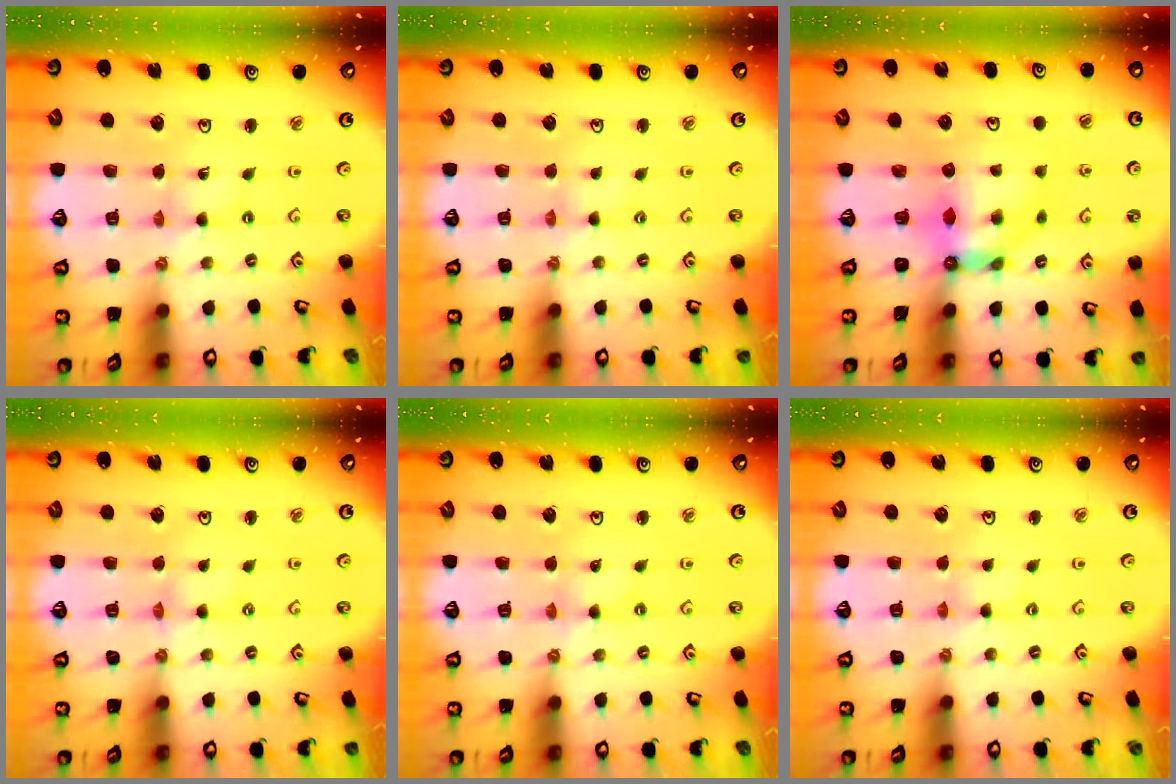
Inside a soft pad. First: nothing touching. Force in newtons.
{"total": 1.0, "press": 1.0, "slide": 0.2}
{"total": 7.1, "press": 7.1, "slide": 0.5}
{"total": 0.0}
{"total": 0.0}
{"total": 0.0}